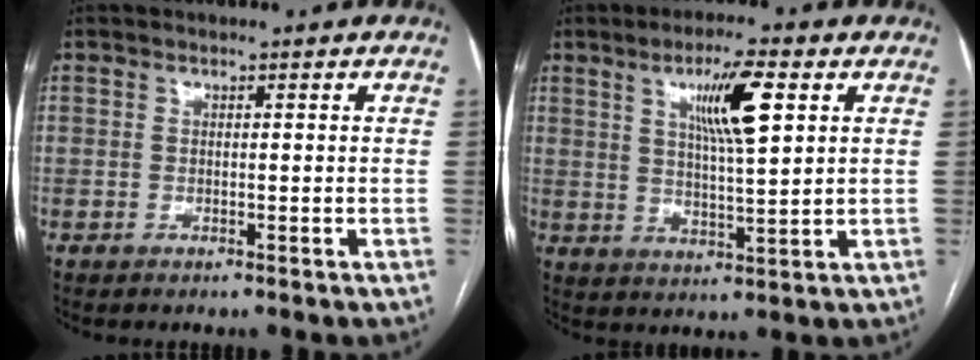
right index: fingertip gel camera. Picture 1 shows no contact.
{"total": 9.0, "force": [3.6, 1.0, 8.2], "torque": [-0.145, 0.004, 0.061]}